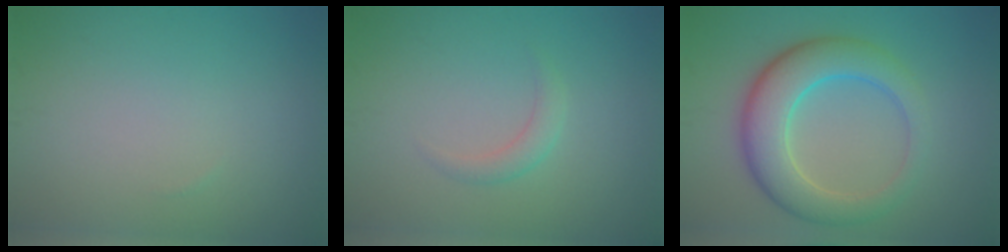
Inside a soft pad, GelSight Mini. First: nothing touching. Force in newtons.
{"total": 1.4, "press": 1.4, "slide": 0.1}
{"total": 6.7, "press": 6.7, "slide": 0.2}